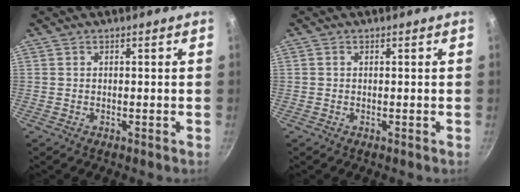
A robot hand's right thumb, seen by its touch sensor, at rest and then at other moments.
{"total": 0.0}